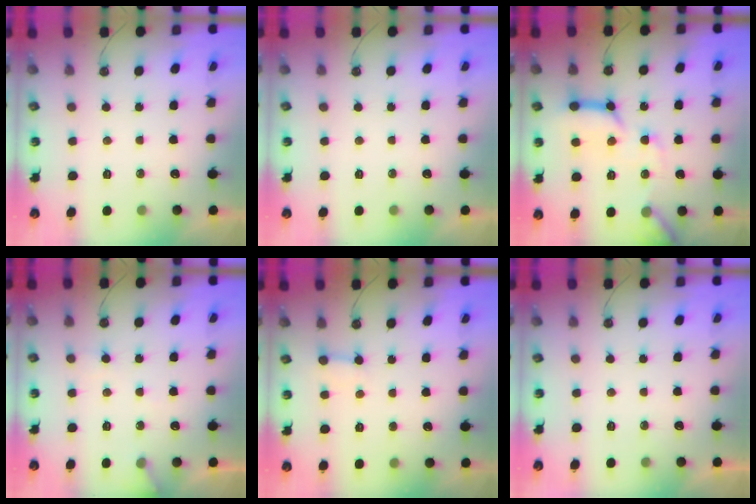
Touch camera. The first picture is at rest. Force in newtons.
{"total": 0.0}
{"total": 15.4, "press": 15.3, "slide": 1.7}
{"total": 7.4, "press": 7.3, "slide": 0.4}
{"total": 2.4, "press": 2.4, "slide": 0.2}
{"total": 0.0}